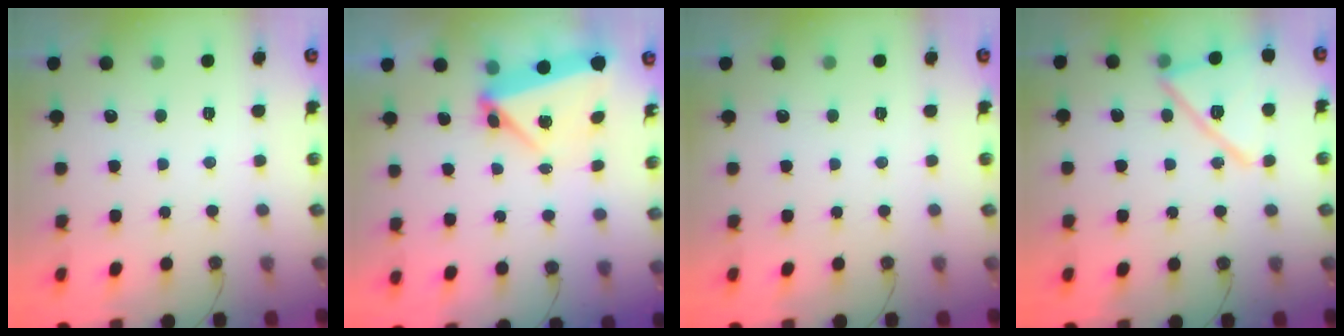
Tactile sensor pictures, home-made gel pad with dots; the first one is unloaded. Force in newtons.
{"total": 5.6, "press": 5.6, "slide": 0.6}
{"total": 0.0}
{"total": 16.5, "press": 16.5, "slide": 0.6}